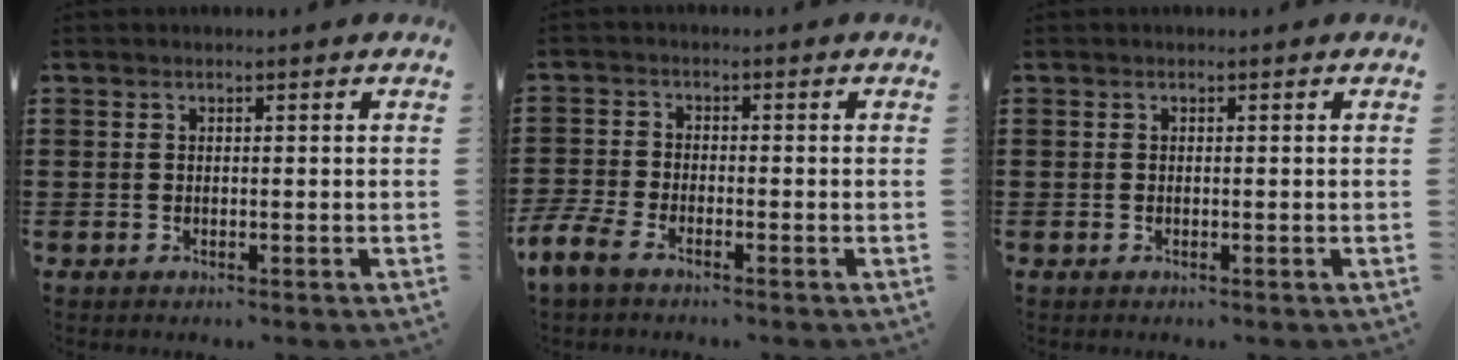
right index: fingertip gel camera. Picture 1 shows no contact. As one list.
[{"total": 3.6, "force": [-2.9, 1.0, 1.8], "torque": [-0.059, -0.006, -0.066]}, {"total": 0.0}]